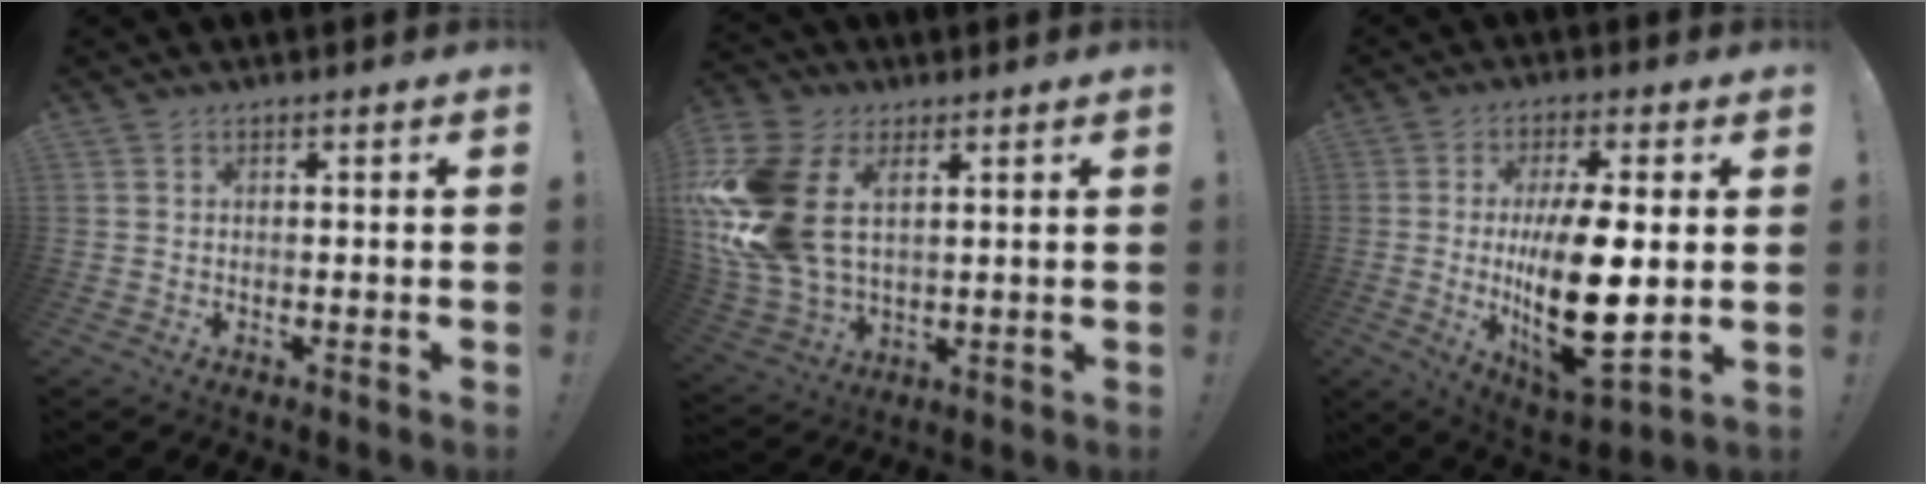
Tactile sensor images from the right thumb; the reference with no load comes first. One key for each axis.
{"total": 21.8, "fx": 4.8, "fy": 14.7, "fz": 15.4, "tx": -0.306, "ty": -0.013, "tz": 0.091}
{"total": 19.4, "fx": -0.6, "fy": 7.1, "fz": 18.0, "tx": -0.323, "ty": -0.023, "tz": -0.007}